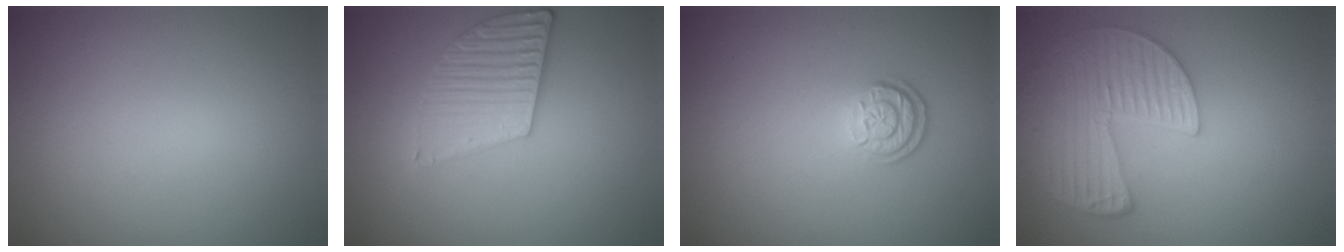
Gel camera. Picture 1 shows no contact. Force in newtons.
{"total": 4.1, "press": 3.6, "slide": 2.0}
{"total": 2.3, "press": 2.0, "slide": 1.3}
{"total": 5.4, "press": 4.7, "slide": 2.7}